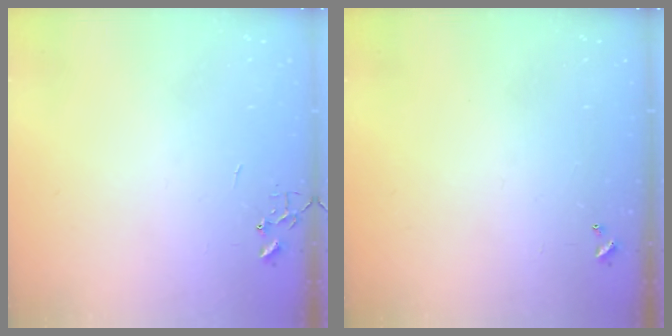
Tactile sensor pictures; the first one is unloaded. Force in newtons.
{"total": 0.0}